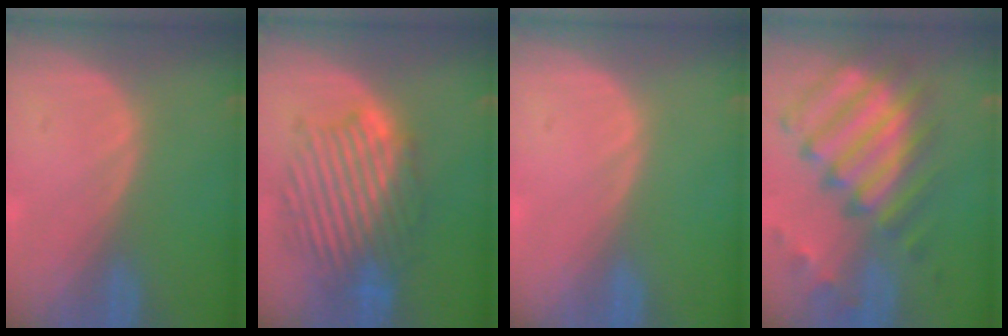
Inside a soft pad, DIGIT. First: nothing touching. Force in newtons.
{"total": 9.4, "press": 9.4, "slide": 0.2}
{"total": 0.0}
{"total": 12.0, "press": 10.4, "slide": 6.0}